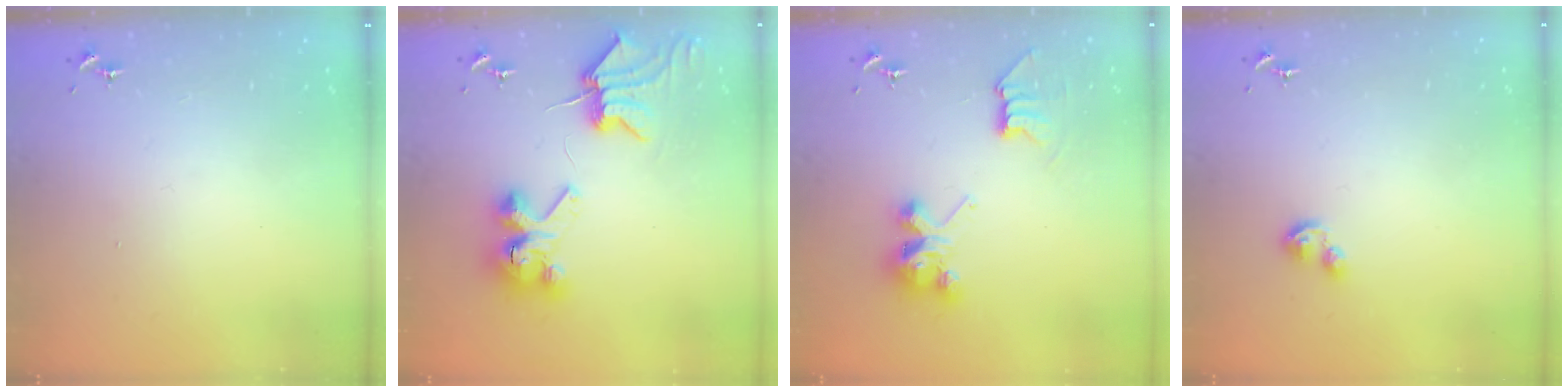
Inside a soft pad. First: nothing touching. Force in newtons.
{"total": 10.1, "press": 10.0, "slide": 1.3}
{"total": 8.3, "press": 8.3, "slide": 0.1}
{"total": 3.5, "press": 3.5, "slide": 0.4}